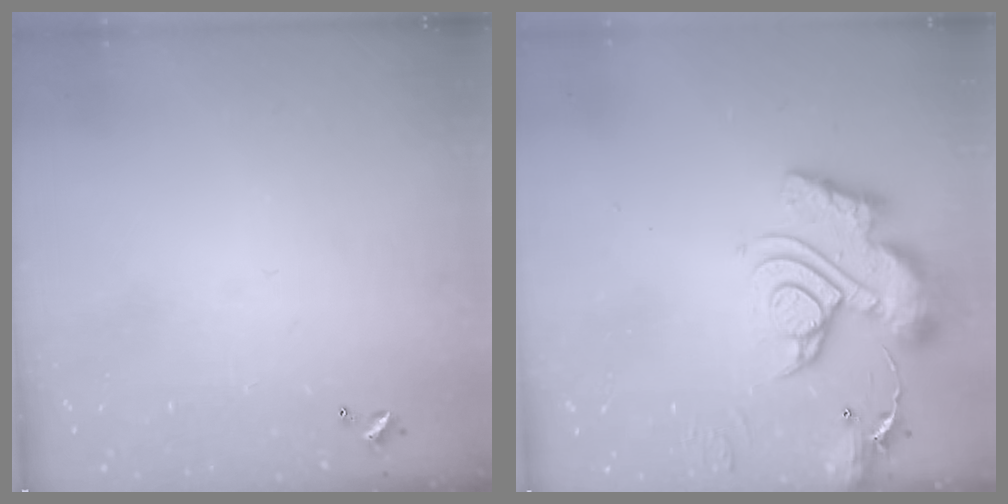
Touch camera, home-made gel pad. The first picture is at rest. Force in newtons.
{"total": 15.0, "press": 14.9, "slide": 1.6}